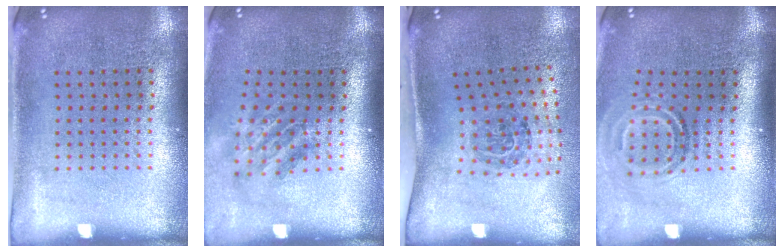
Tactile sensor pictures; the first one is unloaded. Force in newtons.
{"total": 1.8, "press": 1.3, "slide": 1.3}
{"total": 1.8, "press": 1.1, "slide": 1.4}
{"total": 1.9, "press": 1.2, "slide": 1.5}